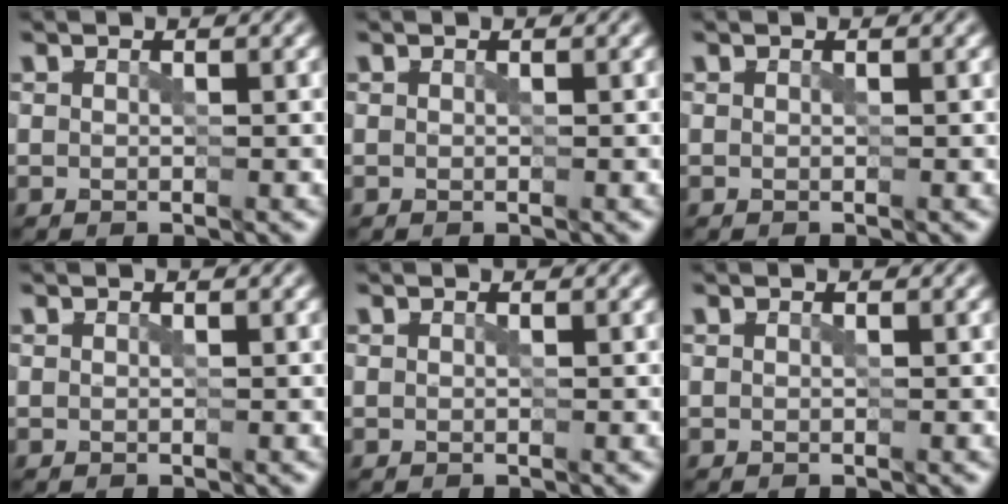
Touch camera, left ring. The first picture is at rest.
{"total": 0.0}
{"total": 0.0}
{"total": 0.0}
{"total": 0.0}
{"total": 0.0}